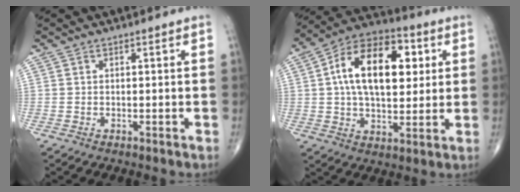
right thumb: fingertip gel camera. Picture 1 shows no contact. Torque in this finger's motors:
{"motor_torque": [-0.24, 1.07, 1.05, 0.81, 0.29]}